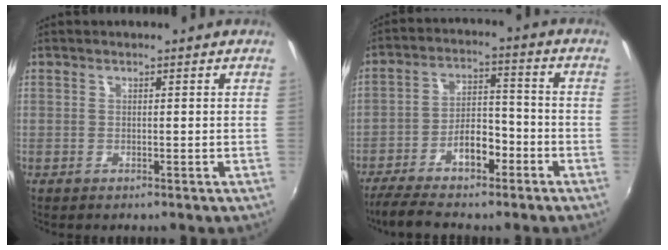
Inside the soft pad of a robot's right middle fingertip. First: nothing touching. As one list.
[{"total": 10.5, "force": [-7.0, 4.2, 6.7], "torque": [-0.132, 0.017, -0.117]}]